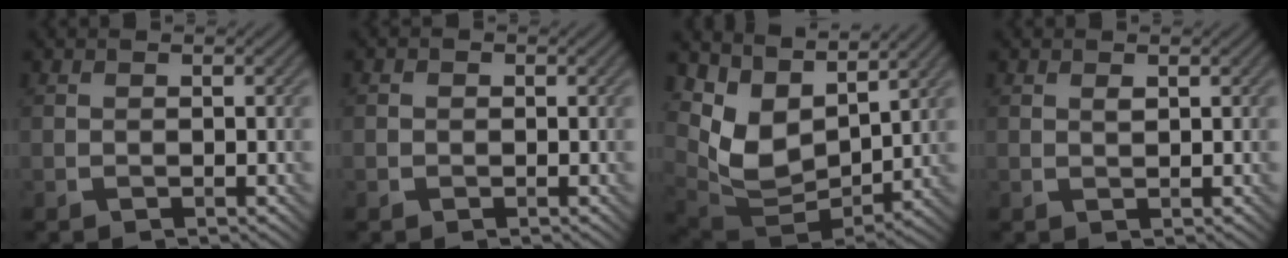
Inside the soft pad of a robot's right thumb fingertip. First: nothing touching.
{"total": 0.7, "force": [-0.1, 0.7, 0.2], "torque": [-0.001, -0.003, -0.004]}
{"total": 9.4, "force": [5.2, 5.0, 5.9], "torque": [-0.144, -0.010, 0.103]}
{"total": 0.7, "force": [0.5, 0.3, 0.5], "torque": [-0.012, -0.003, 0.009]}